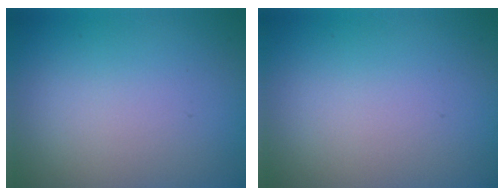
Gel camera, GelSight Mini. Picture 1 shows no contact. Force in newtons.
{"total": 0.0}